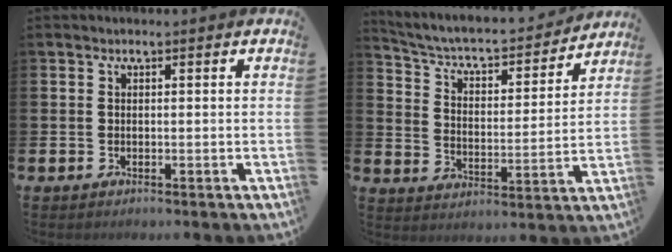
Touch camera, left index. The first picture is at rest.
{"total": 5.5, "force": [4.9, 1.6, 1.9], "torque": [-0.070, -0.041, 0.073]}